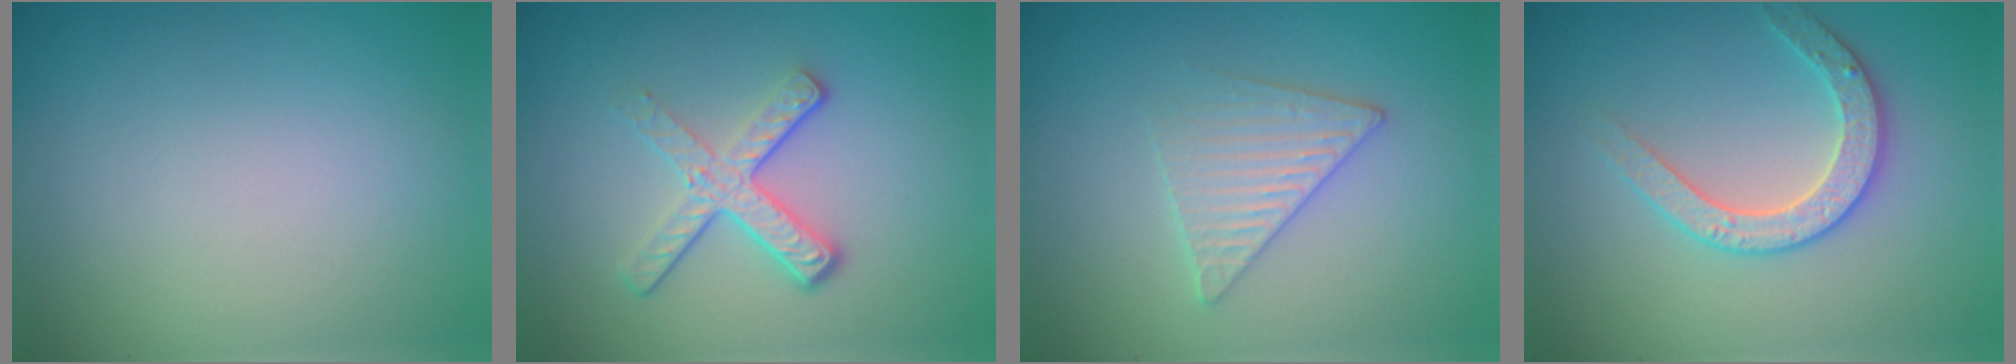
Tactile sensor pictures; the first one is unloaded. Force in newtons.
{"total": 4.1, "press": 2.7, "slide": 3.1}
{"total": 3.0, "press": 3.0, "slide": 0.3}
{"total": 2.8, "press": 2.8, "slide": 0.3}